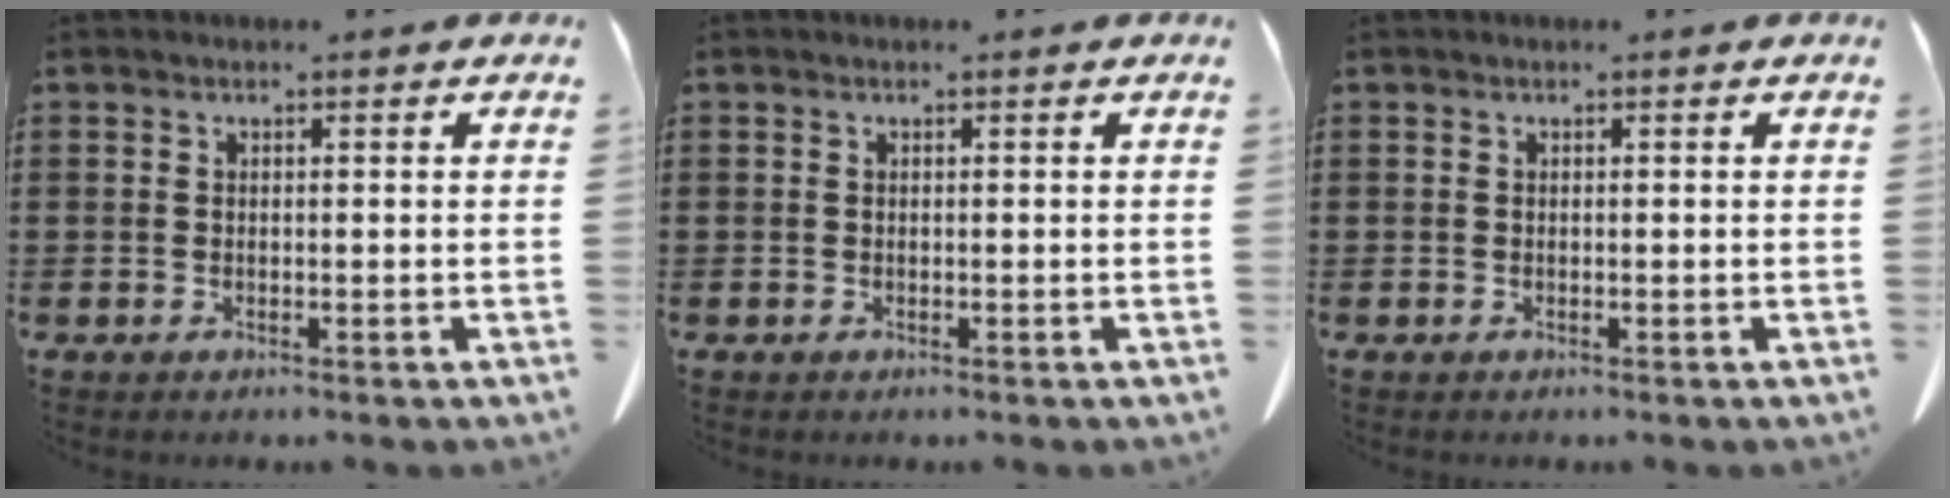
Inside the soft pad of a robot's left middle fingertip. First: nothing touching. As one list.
[{"total": 0.0}, {"total": 0.0}]